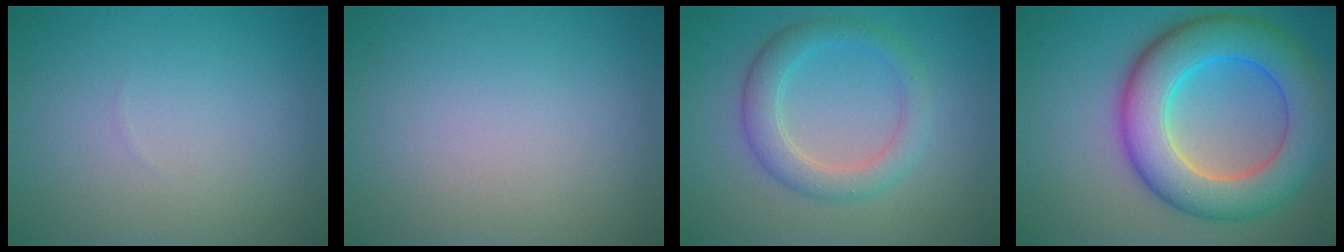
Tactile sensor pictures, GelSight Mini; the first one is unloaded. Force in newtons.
{"total": 0.0}
{"total": 3.7, "press": 3.7, "slide": 0.2}
{"total": 9.9, "press": 9.9, "slide": 0.3}